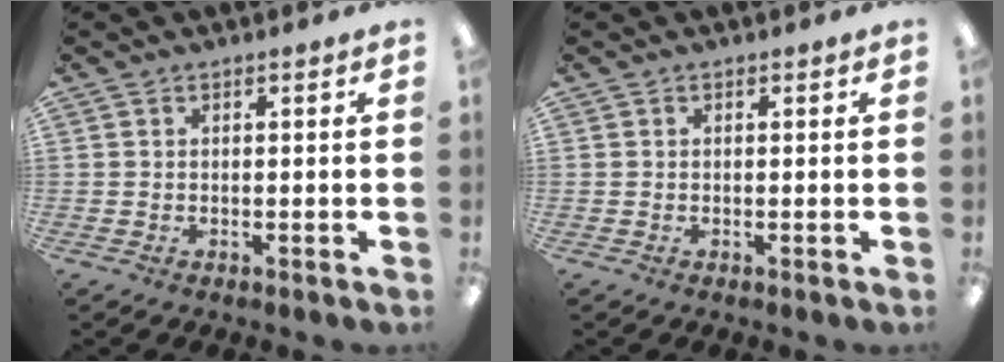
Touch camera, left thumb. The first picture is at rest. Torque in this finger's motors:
{"motor_torque": [0.00, 0.00, 0.08, 0.01, 0.00]}